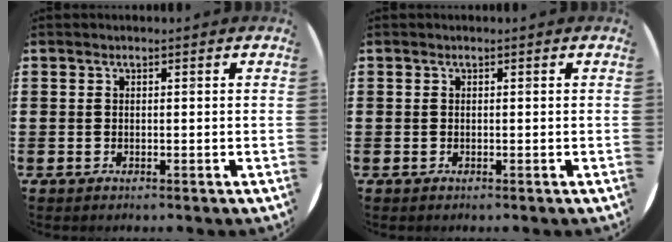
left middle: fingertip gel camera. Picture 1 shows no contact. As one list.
[{"total": 0.0}]